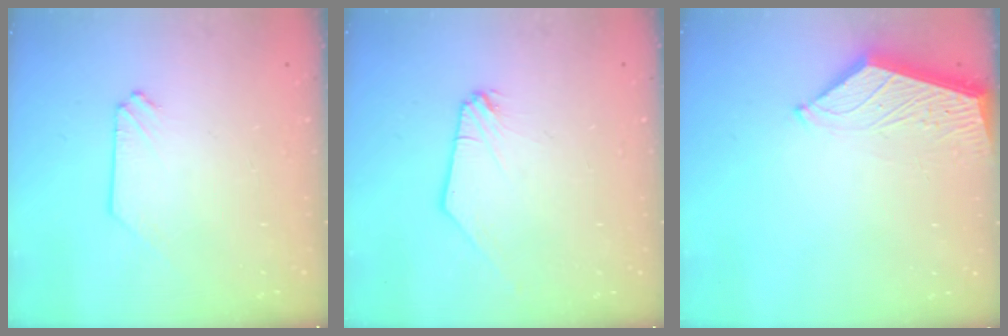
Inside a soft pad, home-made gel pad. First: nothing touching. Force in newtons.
{"total": 0.6, "press": 0.6, "slide": 0.1}
{"total": 3.8, "press": 3.7, "slide": 0.5}